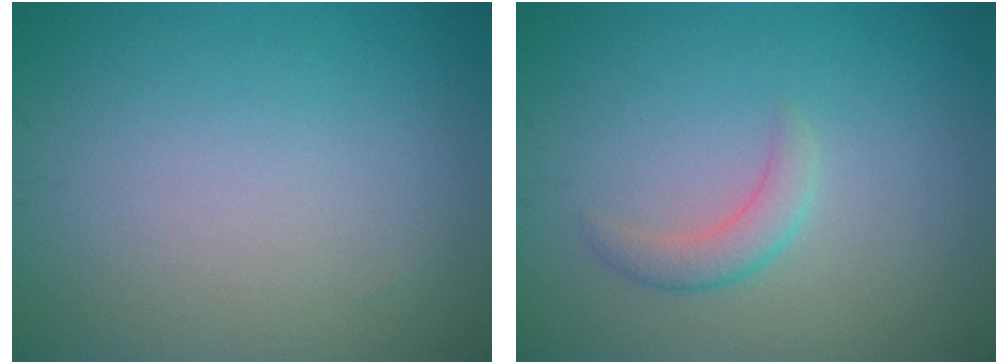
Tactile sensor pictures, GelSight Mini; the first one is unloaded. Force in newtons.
{"total": 1.9, "press": 1.9, "slide": 0.1}